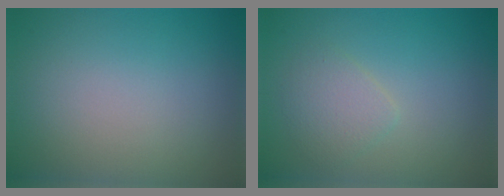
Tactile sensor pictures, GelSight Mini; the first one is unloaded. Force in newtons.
{"total": 1.9, "press": 1.9, "slide": 0.1}